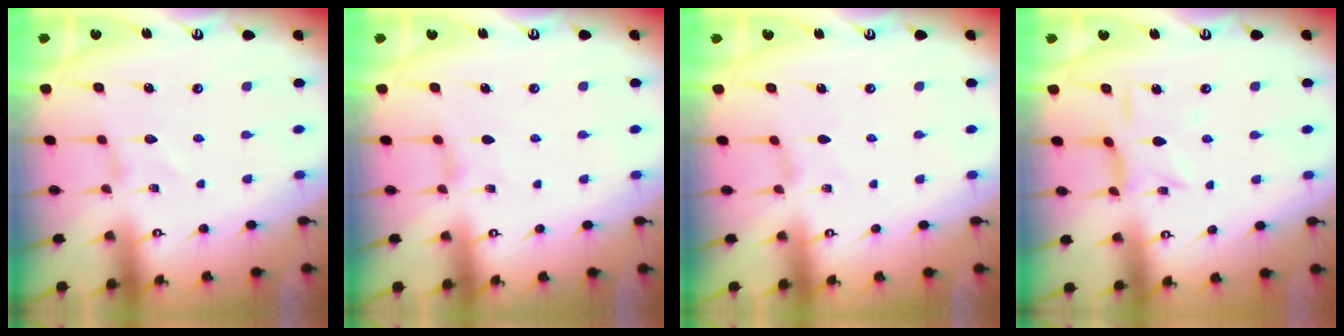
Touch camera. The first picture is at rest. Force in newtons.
{"total": 3.1, "press": 3.0, "slide": 0.3}
{"total": 0.0}
{"total": 6.0, "press": 6.0, "slide": 0.4}